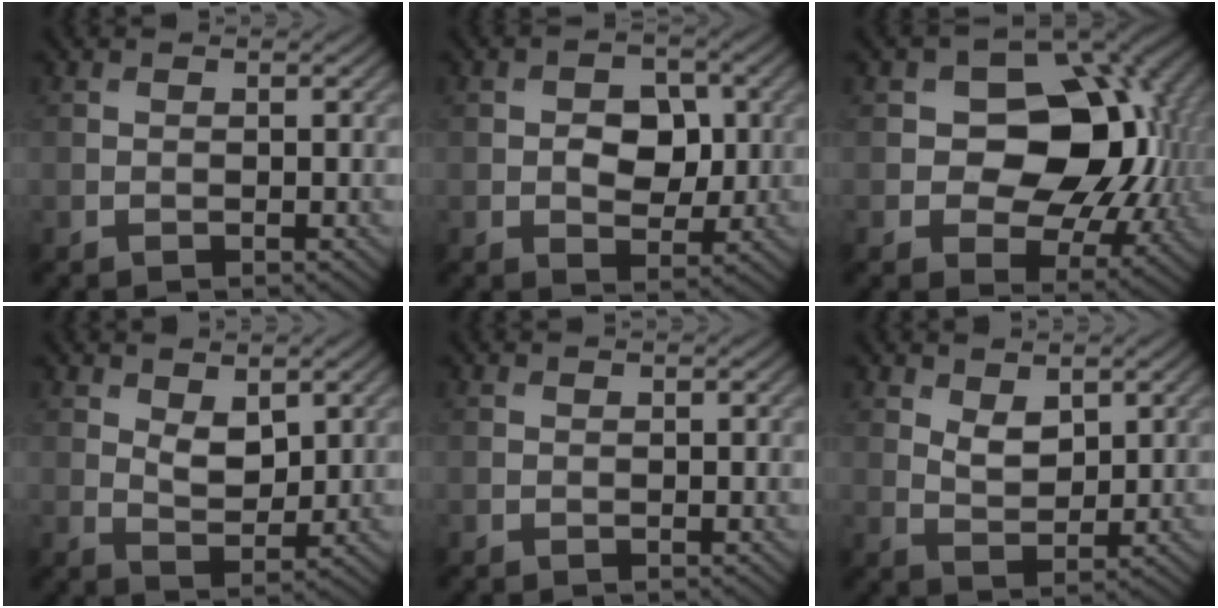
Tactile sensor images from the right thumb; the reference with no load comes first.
{"total": 4.9, "force": [0.0, 3.4, 3.5], "torque": [-0.056, -0.004, -0.007]}
{"total": 13.2, "force": [0.8, 9.5, 9.1], "torque": [-0.123, -0.004, 0.007]}
{"total": 3.6, "force": [1.8, 1.9, 2.6], "torque": [-0.053, -0.007, 0.035]}
{"total": 0.0}
{"total": 3.2, "force": [1.8, 1.7, 2.1], "torque": [-0.046, -0.007, 0.039]}